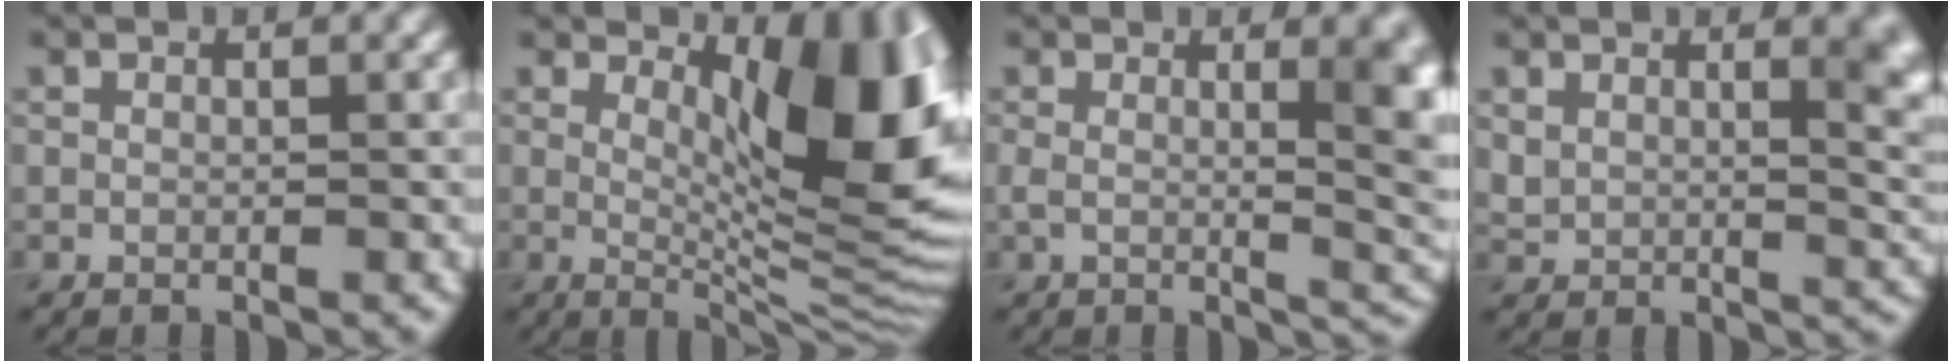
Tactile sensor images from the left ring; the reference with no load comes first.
{"total": 11.9, "force": [3.2, 4.8, 10.4], "torque": [-0.129, -0.003, 0.055]}
{"total": 7.9, "force": [1.2, 3.2, 7.1], "torque": [-0.078, -0.003, 0.020]}
{"total": 5.1, "force": [2.7, 2.4, 3.6], "torque": [-0.058, -0.010, 0.054]}